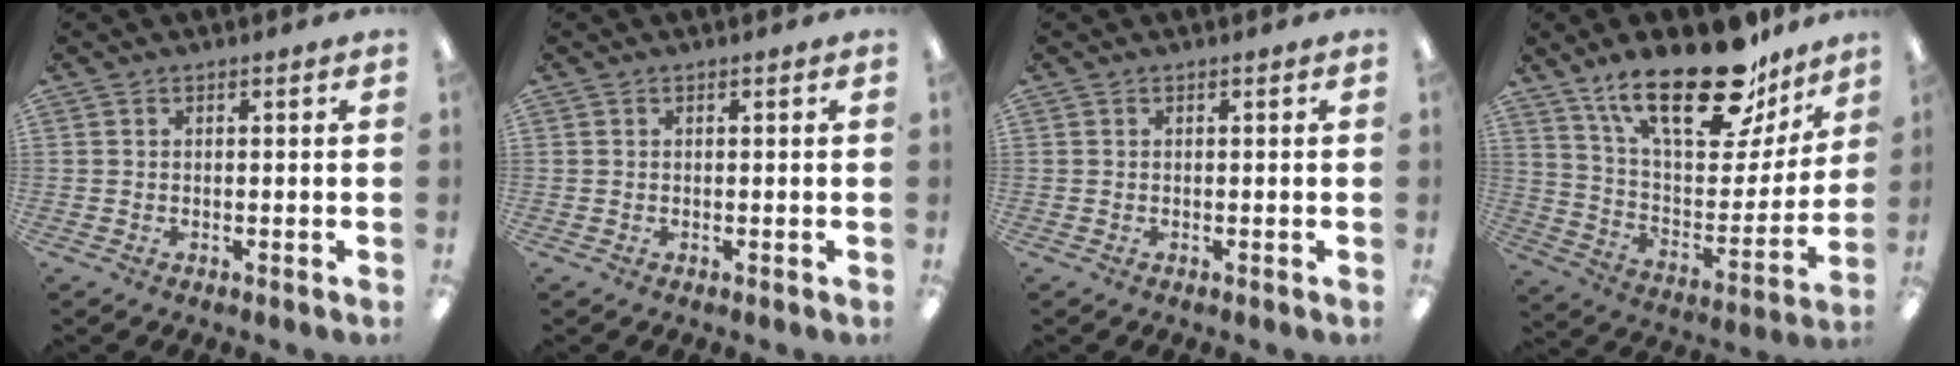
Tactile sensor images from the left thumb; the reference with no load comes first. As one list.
[{"total": 0.0}, {"total": 0.0}, {"total": 25.9, "force": [17.8, 10.0, 15.9], "torque": [-0.248, -0.108, 0.303]}]